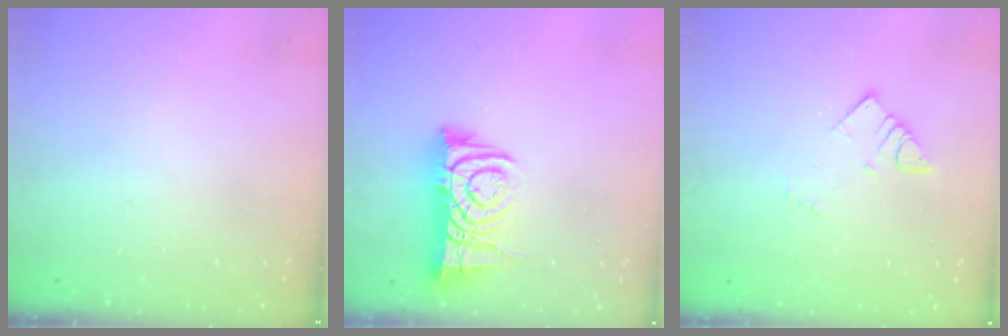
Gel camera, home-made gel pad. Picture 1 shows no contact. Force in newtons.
{"total": 11.2, "press": 11.1, "slide": 1.2}
{"total": 3.1, "press": 3.1, "slide": 0.2}